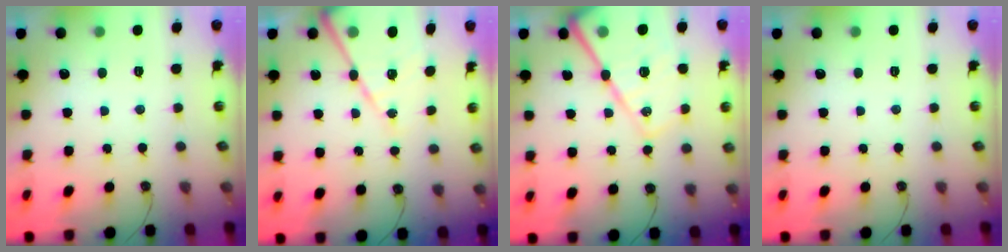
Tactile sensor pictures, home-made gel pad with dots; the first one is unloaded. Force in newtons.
{"total": 15.9, "press": 15.9, "slide": 1.7}
{"total": 21.2, "press": 21.0, "slide": 2.6}
{"total": 0.0}